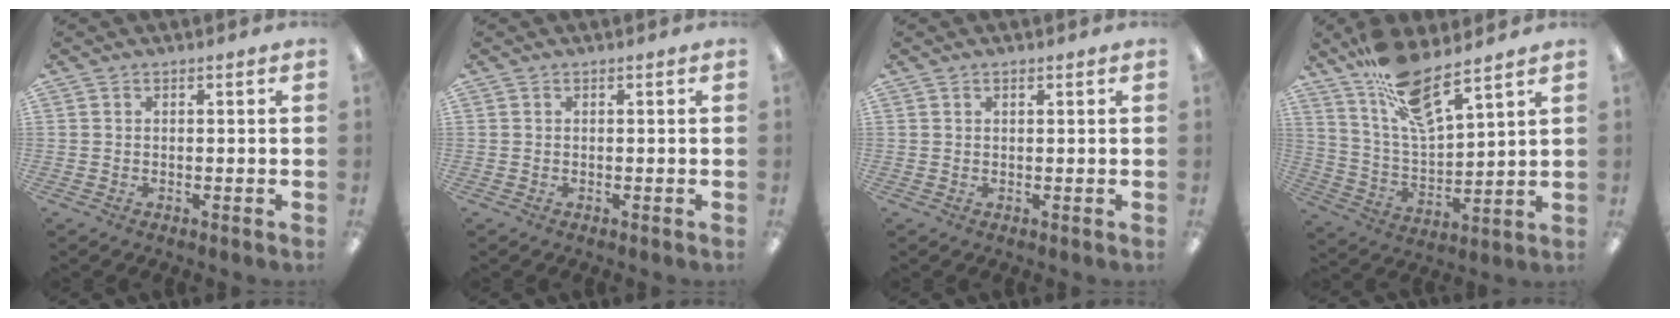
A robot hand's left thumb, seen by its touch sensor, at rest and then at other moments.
{"total": 0.0}
{"total": 0.8, "force": [0.6, 0.3, 0.4], "torque": [-0.003, -0.002, 0.009]}
{"total": 13.5, "force": [10.7, 2.7, 7.8], "torque": [-0.156, -0.060, 0.187]}